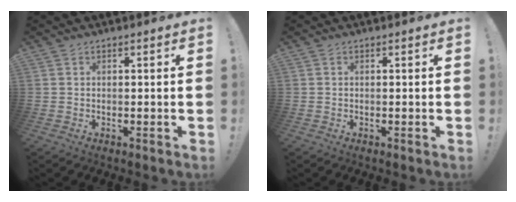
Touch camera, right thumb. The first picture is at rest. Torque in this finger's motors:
{"motor_torque": [0.09, 0.21, -0.14, 0.08, -0.01]}